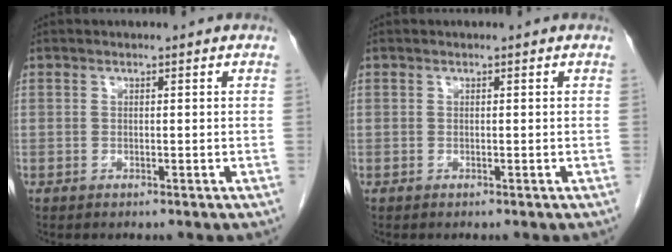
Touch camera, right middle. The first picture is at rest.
{"total": 0.0}